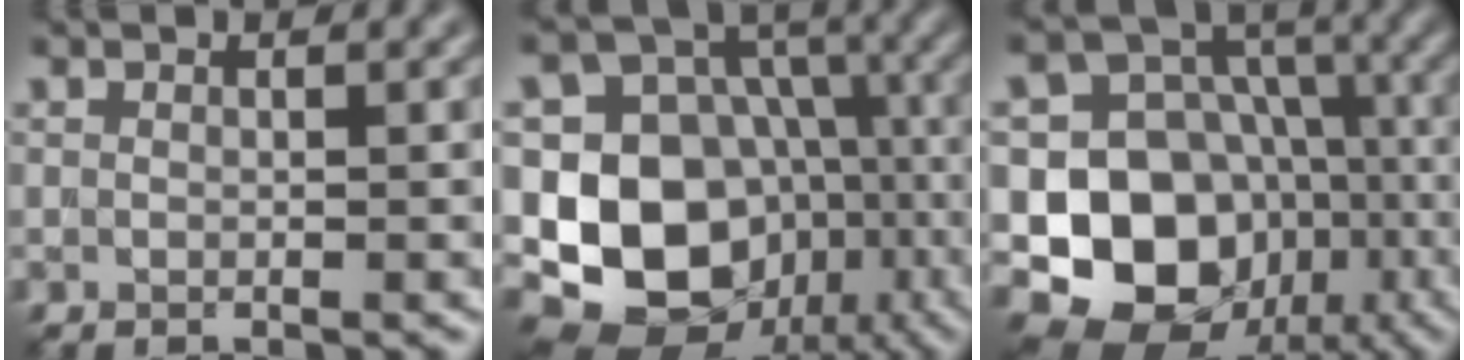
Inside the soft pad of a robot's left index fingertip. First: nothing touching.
{"total": 14.8, "force": [-3.8, 12.1, 7.6], "torque": [-0.142, -0.001, -0.067]}
{"total": 15.3, "force": [-5.1, 12.9, 6.4], "torque": [-0.114, -0.011, -0.098]}